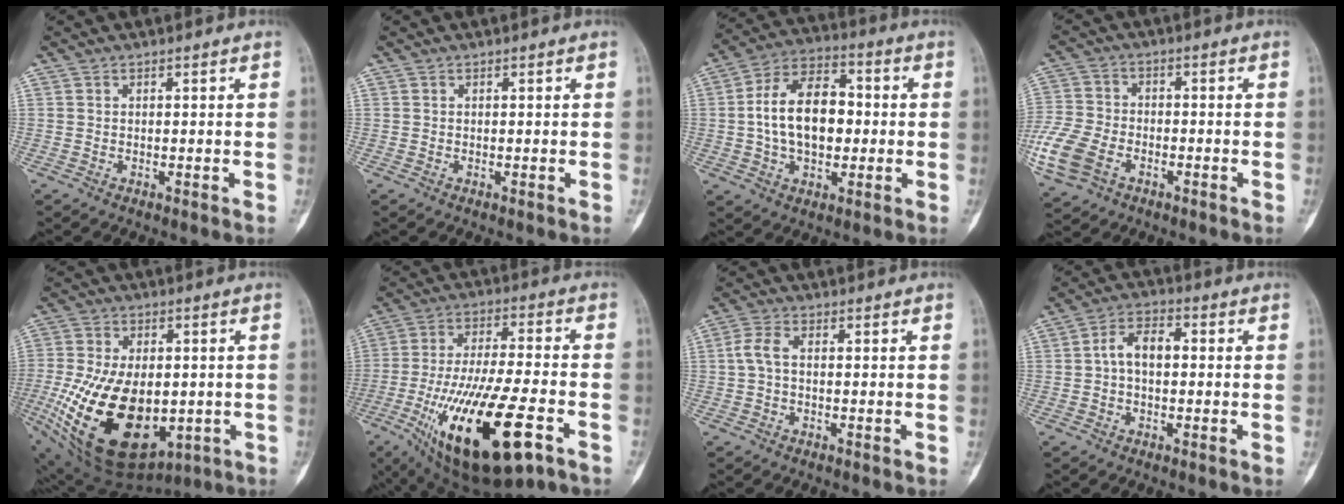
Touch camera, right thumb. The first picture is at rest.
{"total": 0.0}
{"total": 14.9, "force": [0.0, 9.3, 11.6], "torque": [-0.179, 0.029, -0.005]}
{"total": 13.3, "force": [-5.2, 9.0, 8.3], "torque": [-0.201, 0.005, -0.099]}
{"total": 24.0, "force": [-4.5, 14.2, 18.9], "torque": [-0.360, -0.015, -0.042]}
{"total": 25.2, "force": [-10.4, 8.3, 21.4], "torque": [-0.413, 0.010, -0.162]}
{"total": 3.3, "force": [-0.1, 1.6, 2.9], "torque": [-0.071, 0.006, -0.008]}
{"total": 6.2, "force": [0.0, 3.7, 5.0], "torque": [-0.081, 0.024, -0.008]}